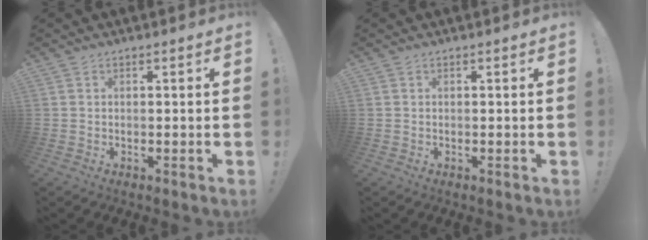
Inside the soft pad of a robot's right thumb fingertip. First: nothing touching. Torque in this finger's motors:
{"motor_torque": [-0.01, -0.02, -0.09, 0.04, 0.05]}